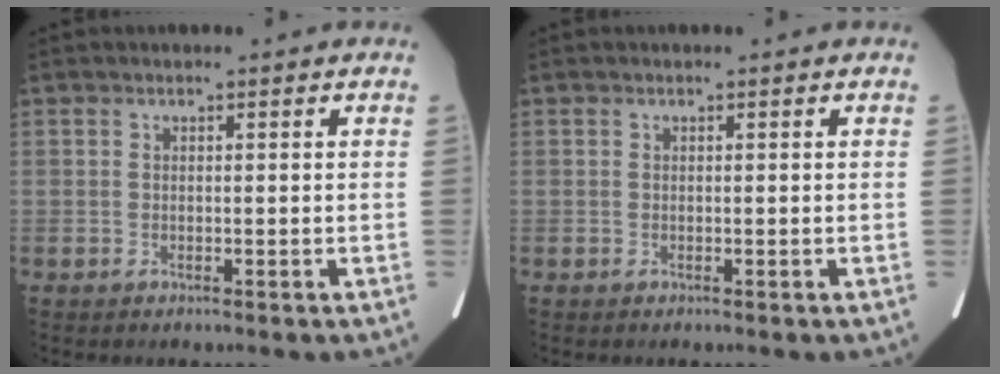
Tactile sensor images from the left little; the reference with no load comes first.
{"total": 0.0}